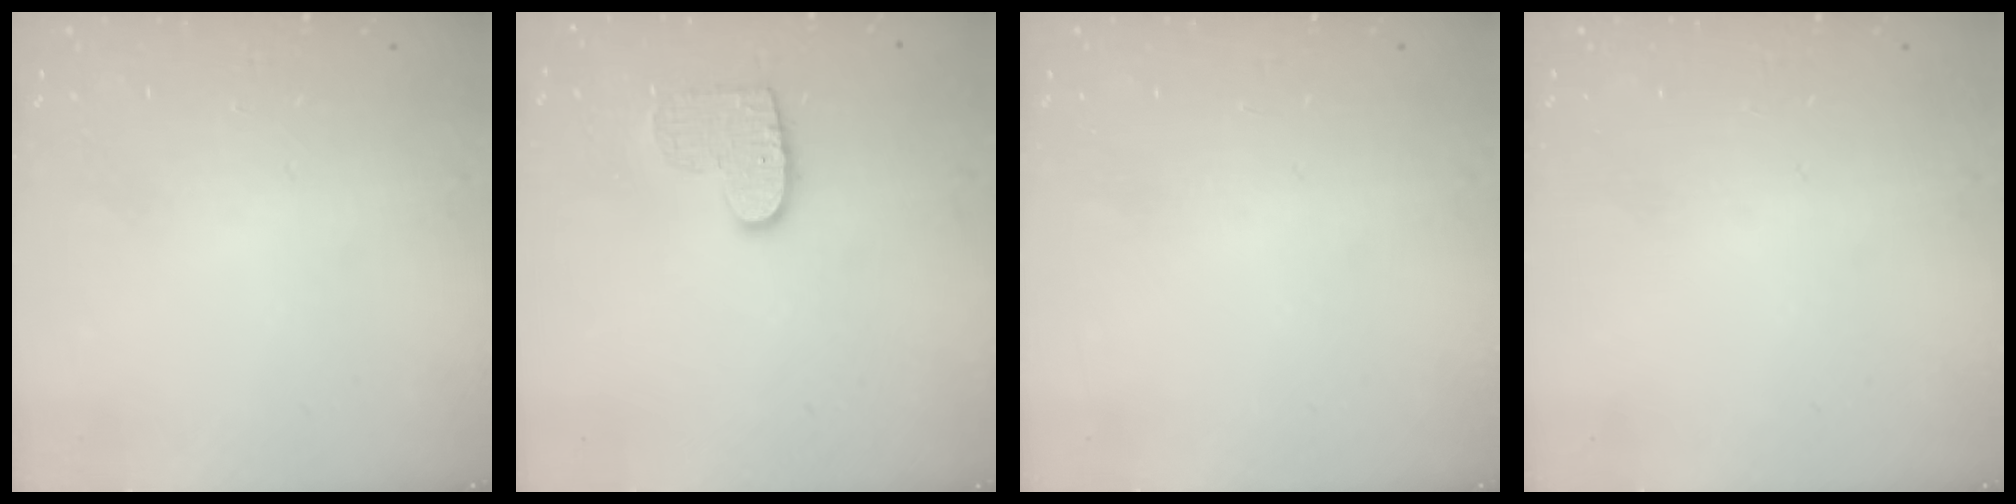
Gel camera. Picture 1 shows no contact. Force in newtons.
{"total": 10.2, "press": 10.1, "slide": 0.5}
{"total": 0.0}
{"total": 0.0}